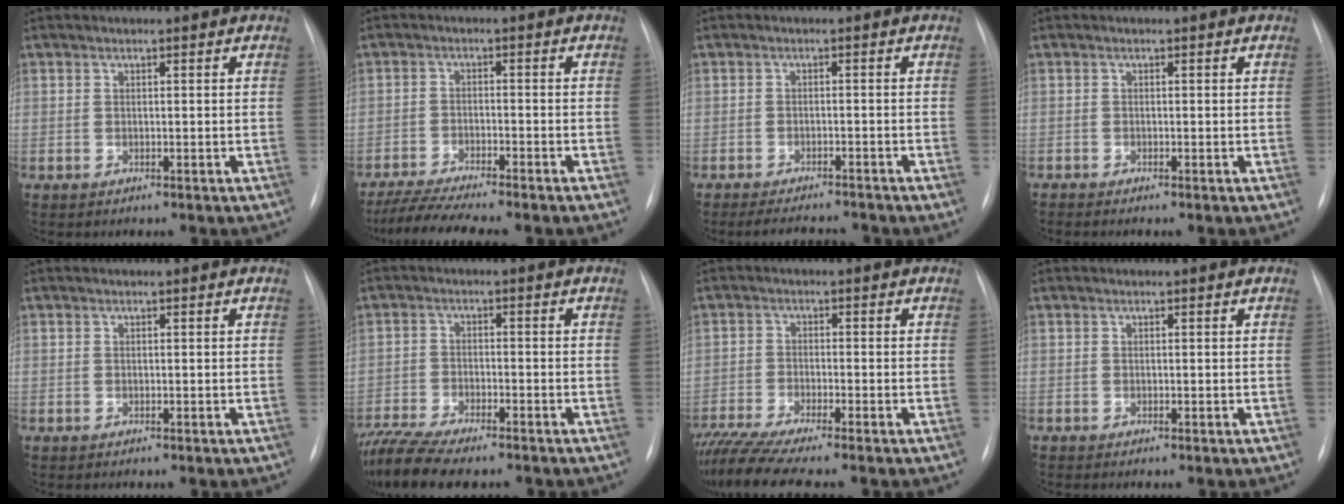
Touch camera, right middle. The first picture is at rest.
{"total": 8.9, "force": [-7.7, -0.1, 4.4], "torque": [-0.074, -0.018, -0.124]}
{"total": 5.6, "force": [-5.4, 0.1, 1.7], "torque": [-0.021, -0.006, -0.082]}
{"total": 0.5, "force": [-0.5, -0.2, 0.2], "torque": [0.000, -0.001, -0.008]}
{"total": 0.0}
{"total": 11.8, "force": [-10.1, 2.1, 5.6], "torque": [-0.101, -0.013, -0.162]}
{"total": 9.3, "force": [-8.0, -0.7, 4.6], "torque": [-0.079, -0.024, -0.135]}
{"total": 0.0}